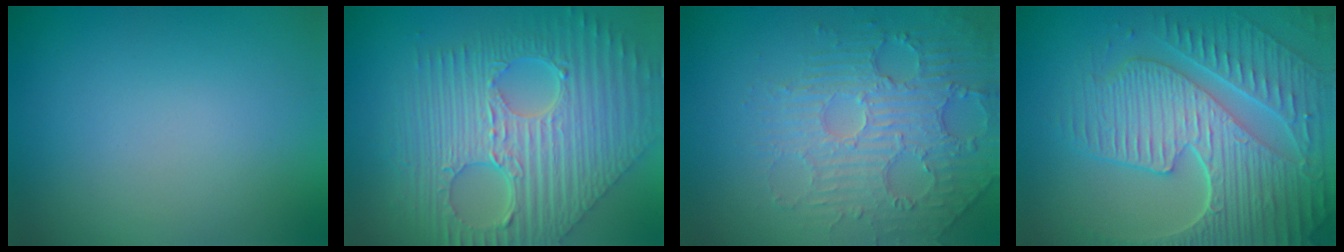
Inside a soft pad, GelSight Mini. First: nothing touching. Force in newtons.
{"total": 10.1, "press": 7.1, "slide": 7.2}
{"total": 4.9, "press": 3.7, "slide": 3.2}
{"total": 8.8, "press": 6.4, "slide": 6.0}